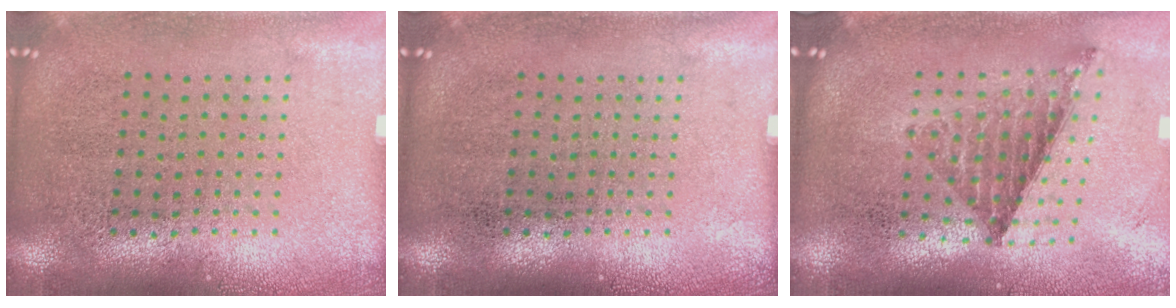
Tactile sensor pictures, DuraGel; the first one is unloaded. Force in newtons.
{"total": 0.0}
{"total": 0.8, "press": 0.8, "slide": 0.1}